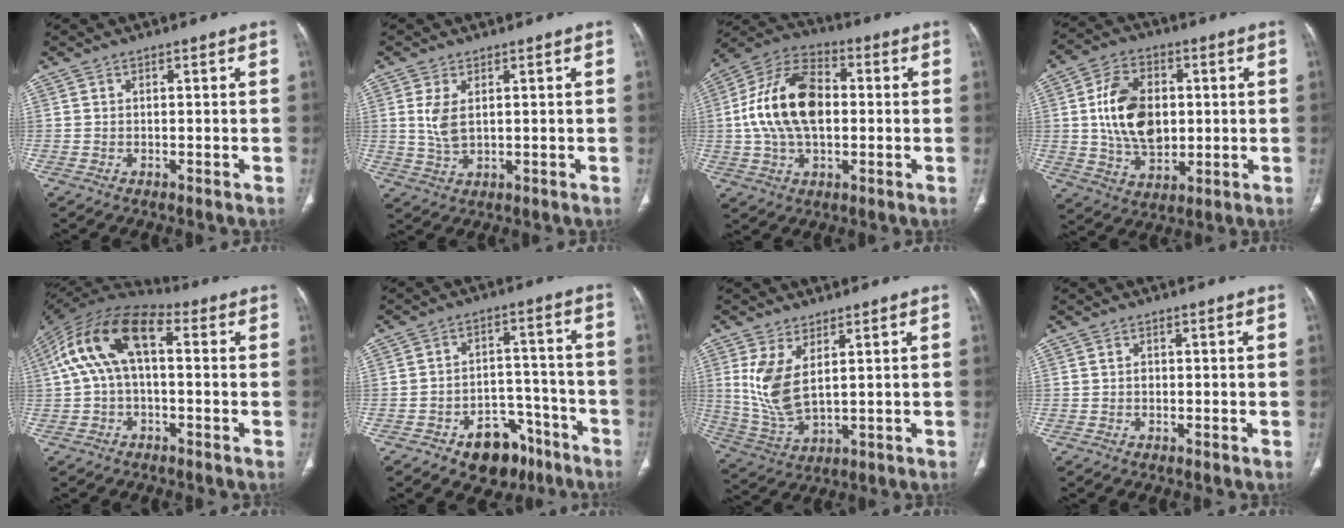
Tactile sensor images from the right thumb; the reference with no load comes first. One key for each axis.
{"total": 4.9, "fx": 1.2, "fy": 2.5, "fz": 4.0, "tx": -0.087, "ty": -0.007, "tz": 0.034}
{"total": 17.3, "fx": 0.7, "fy": 10.4, "fz": 13.8, "tx": -0.252, "ty": 0.026, "tz": 0.008}
{"total": 14.6, "fx": 1.5, "fy": 9.7, "fz": 10.8, "tx": -0.167, "ty": -0.004, "tz": 0.031}
{"total": 15.2, "fx": 2.4, "fy": 7.9, "fz": 12.7, "tx": -0.240, "ty": 0.049, "tz": 0.036}
{"total": 11.1, "fx": -7.0, "fy": 7.1, "fz": 4.9, "tx": -0.035, "ty": 0.067, "tz": -0.095}
{"total": 9.7, "fx": 3.0, "fy": 4.5, "fz": 8.1, "tx": -0.172, "ty": -0.022, "tz": 0.077}
{"total": 0.8, "fx": 0.1, "fy": 0.6, "fz": 0.5, "tx": -0.008, "ty": 0.002, "tz": 0.000}